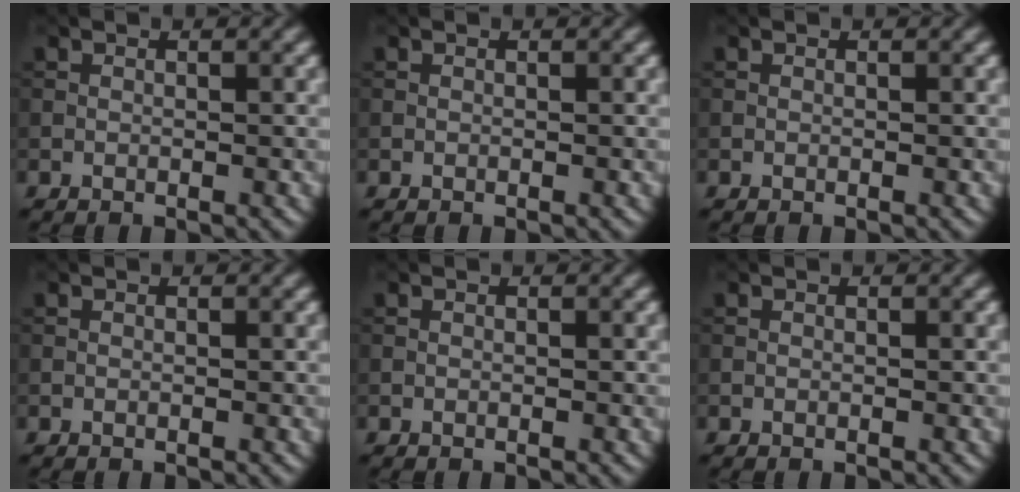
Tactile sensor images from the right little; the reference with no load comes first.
{"total": 0.0}
{"total": 0.0}
{"total": 0.0}
{"total": 0.0}
{"total": 0.0}